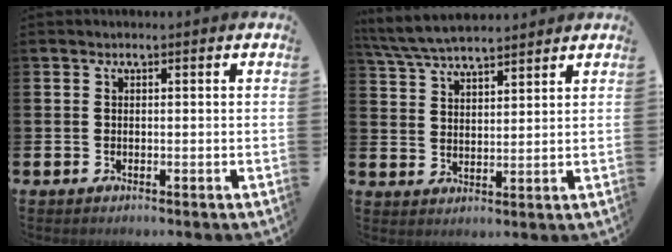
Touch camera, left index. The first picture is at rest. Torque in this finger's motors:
{"motor_torque": [0.80, -1.33, -0.21, 0.21]}